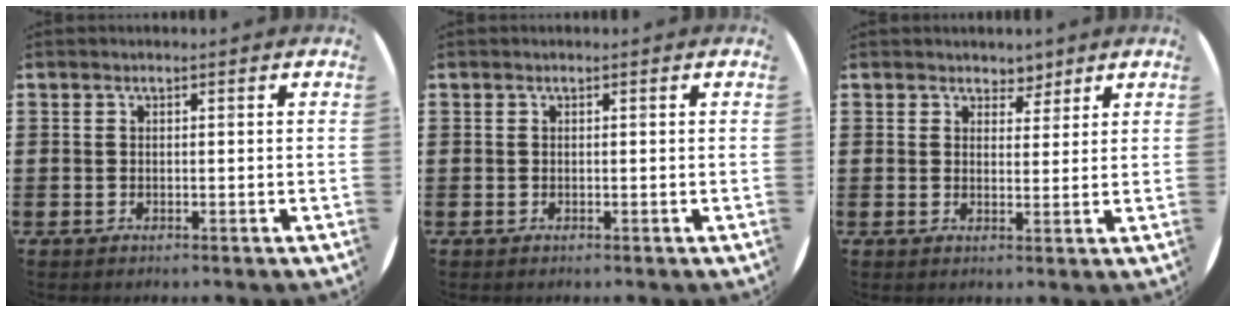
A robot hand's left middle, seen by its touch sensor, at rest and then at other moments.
{"total": 0.0}
{"total": 2.7, "force": [2.4, 1.1, 0.1], "torque": [0.000, -0.007, 0.044]}